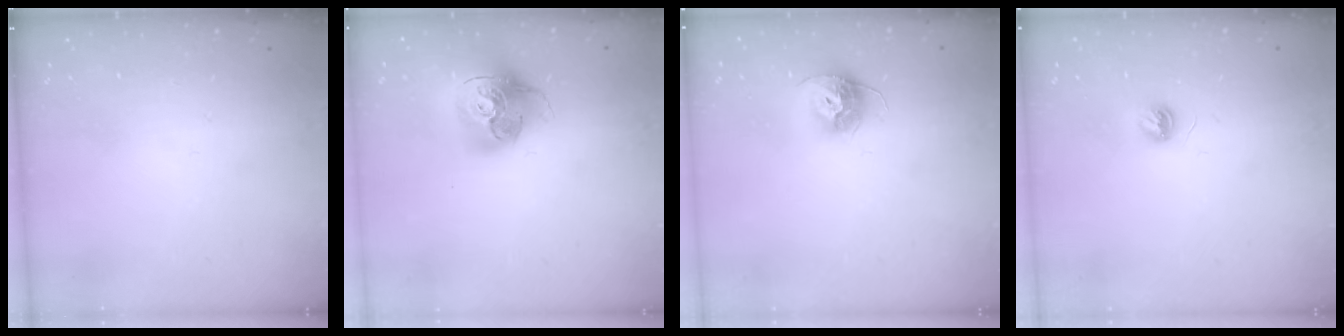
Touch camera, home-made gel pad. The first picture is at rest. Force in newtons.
{"total": 16.7, "press": 16.6, "slide": 1.9}
{"total": 10.4, "press": 10.4, "slide": 0.5}
{"total": 4.9, "press": 4.9, "slide": 0.4}